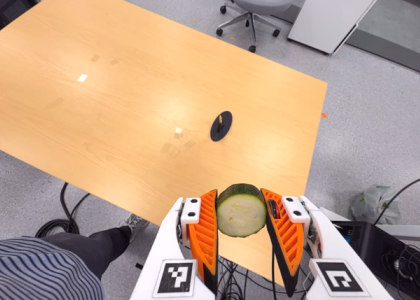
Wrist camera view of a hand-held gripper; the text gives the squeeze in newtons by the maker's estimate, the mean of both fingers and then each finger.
{"total": 12.3, "left": 11.5, "right": 13.1}